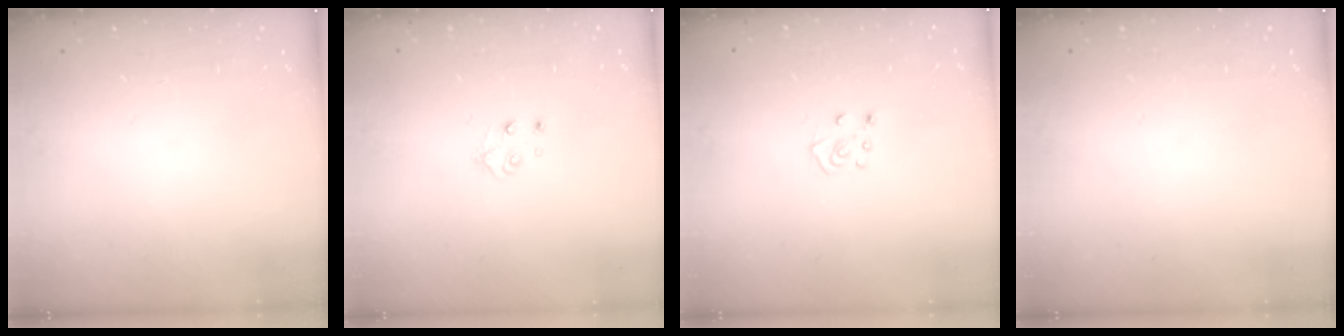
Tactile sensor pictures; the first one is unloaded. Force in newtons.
{"total": 4.1, "press": 4.0, "slide": 0.5}
{"total": 4.6, "press": 4.6, "slide": 0.5}
{"total": 0.0}